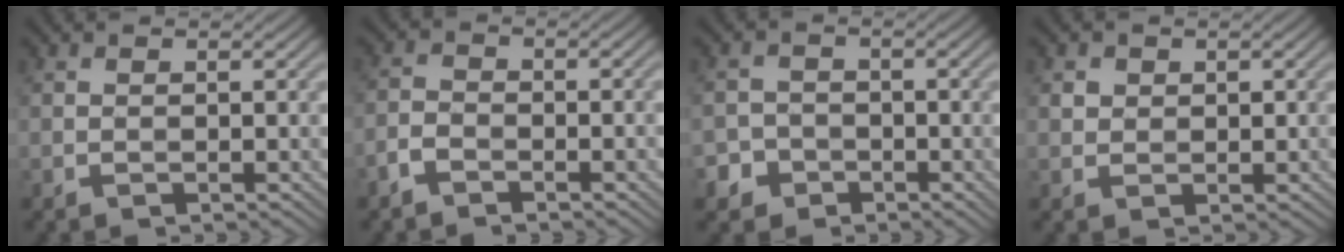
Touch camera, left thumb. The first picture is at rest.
{"total": 2.8, "force": [-2.1, 1.1, 1.4], "torque": [-0.027, 0.003, -0.050]}
{"total": 3.5, "force": [-2.0, 2.8, 0.5], "torque": [0.005, -0.002, -0.045]}
{"total": 1.7, "force": [0.6, 1.6, 0.5], "torque": [-0.013, -0.007, 0.014]}